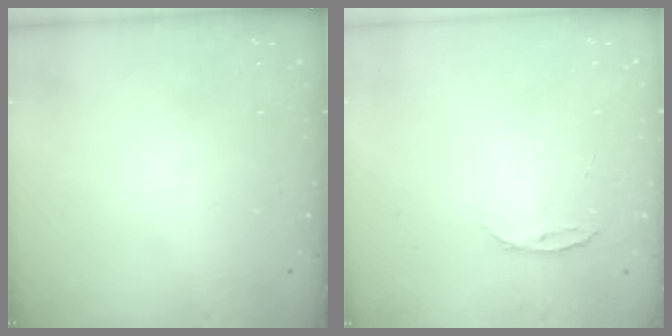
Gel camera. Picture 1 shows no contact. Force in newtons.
{"total": 4.0, "press": 4.0, "slide": 0.4}